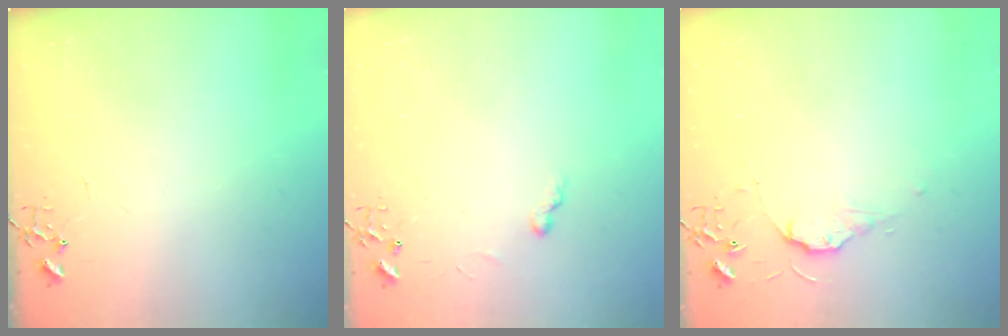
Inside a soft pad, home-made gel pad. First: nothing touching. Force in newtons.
{"total": 4.3, "press": 4.2, "slide": 0.6}
{"total": 7.1, "press": 7.0, "slide": 0.8}